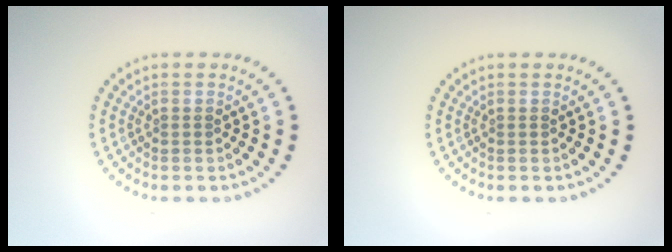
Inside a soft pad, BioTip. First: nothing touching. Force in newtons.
{"total": 0.0}